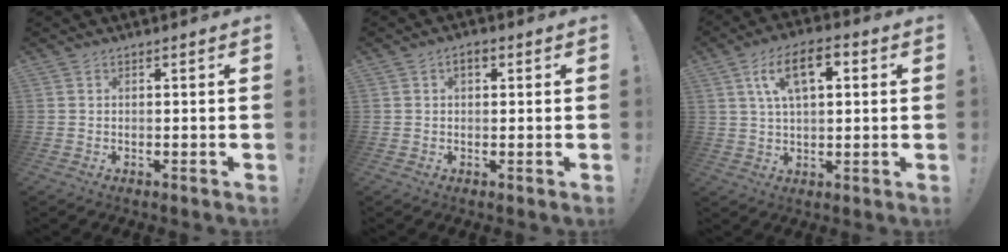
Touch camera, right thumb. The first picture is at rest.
{"total": 2.4, "force": [0.8, 1.3, 1.8], "torque": [-0.038, 0.008, 0.014]}
{"total": 11.4, "force": [3.8, 5.5, 9.2], "torque": [-0.154, 0.011, 0.066]}